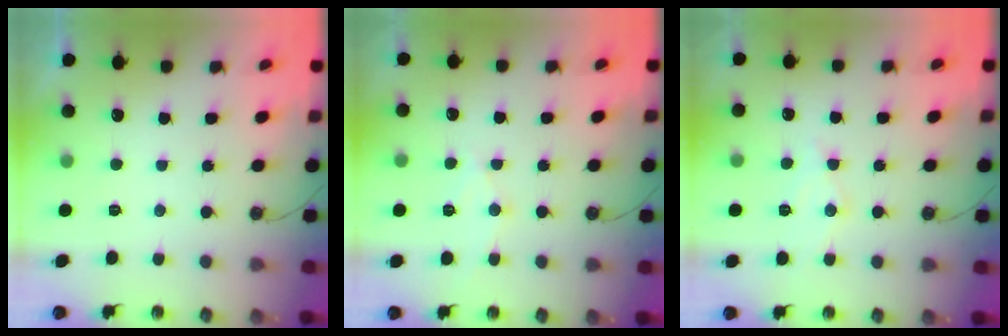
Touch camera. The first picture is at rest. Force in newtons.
{"total": 7.9, "press": 7.9, "slide": 0.7}
{"total": 7.2, "press": 7.2, "slide": 0.6}